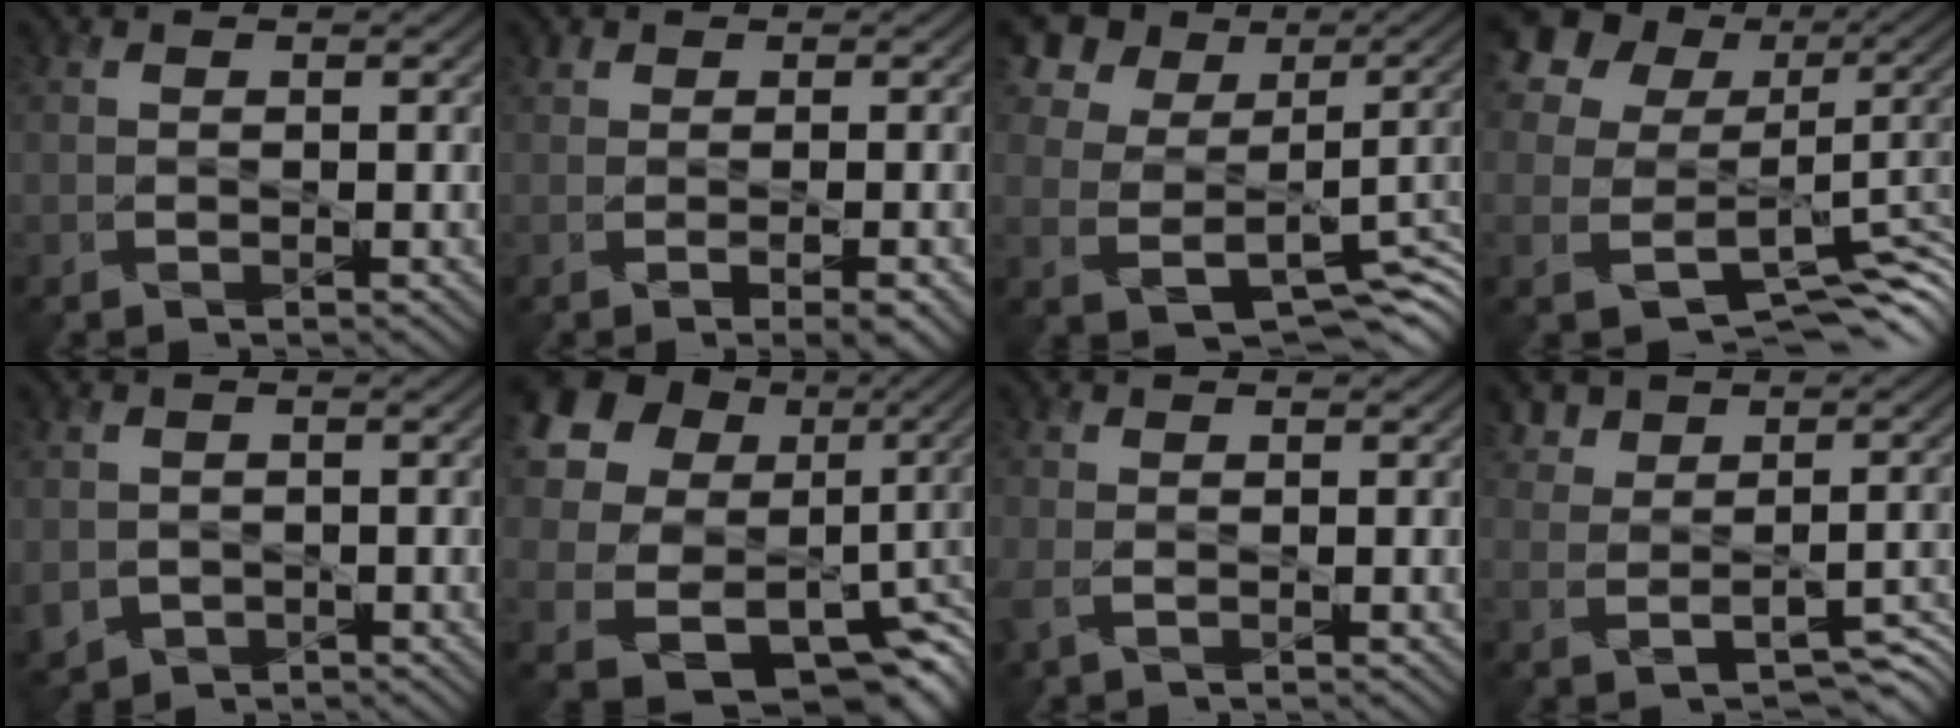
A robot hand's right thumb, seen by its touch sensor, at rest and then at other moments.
{"total": 2.0, "force": [-0.5, 0.7, 1.8], "torque": [-0.032, -0.003, -0.006]}
{"total": 11.0, "force": [3.7, 8.6, 5.8], "torque": [-0.124, -0.004, 0.078]}
{"total": 16.5, "force": [3.5, 12.9, 9.7], "torque": [-0.227, 0.007, 0.073]}
{"total": 2.7, "force": [-0.5, 2.5, 0.8], "torque": [-0.038, -0.022, -0.008]}
{"total": 17.3, "force": [1.2, 14.2, 9.9], "torque": [-0.203, -0.017, 0.058]}
{"total": 1.7, "force": [-0.1, 0.7, 1.6], "torque": [-0.050, -0.002, -0.005]}
{"total": 4.5, "force": [1.6, 3.6, 2.1], "torque": [-0.029, -0.009, 0.031]}